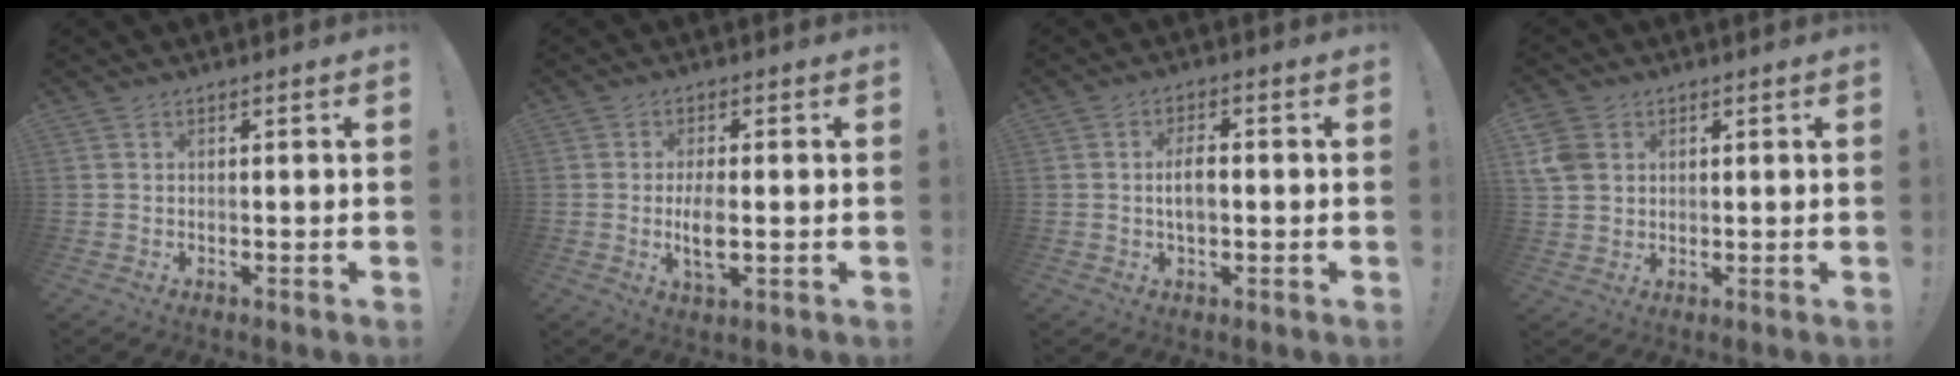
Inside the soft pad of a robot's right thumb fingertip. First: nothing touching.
{"total": 6.4, "force": [-0.7, 2.4, 5.9], "torque": [-0.112, -0.010, -0.014]}
{"total": 5.1, "force": [-0.3, 2.5, 4.5], "torque": [-0.072, 0.004, -0.011]}
{"total": 6.8, "force": [2.4, 5.4, 3.4], "torque": [-0.069, -0.002, 0.049]}